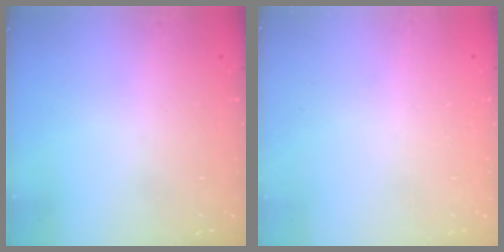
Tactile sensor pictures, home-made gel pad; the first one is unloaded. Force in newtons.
{"total": 2.6, "press": 2.6, "slide": 0.2}